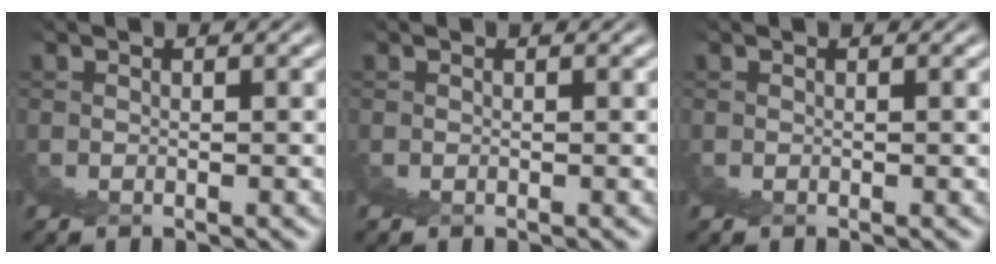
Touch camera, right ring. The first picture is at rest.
{"total": 0.0}
{"total": 0.0}